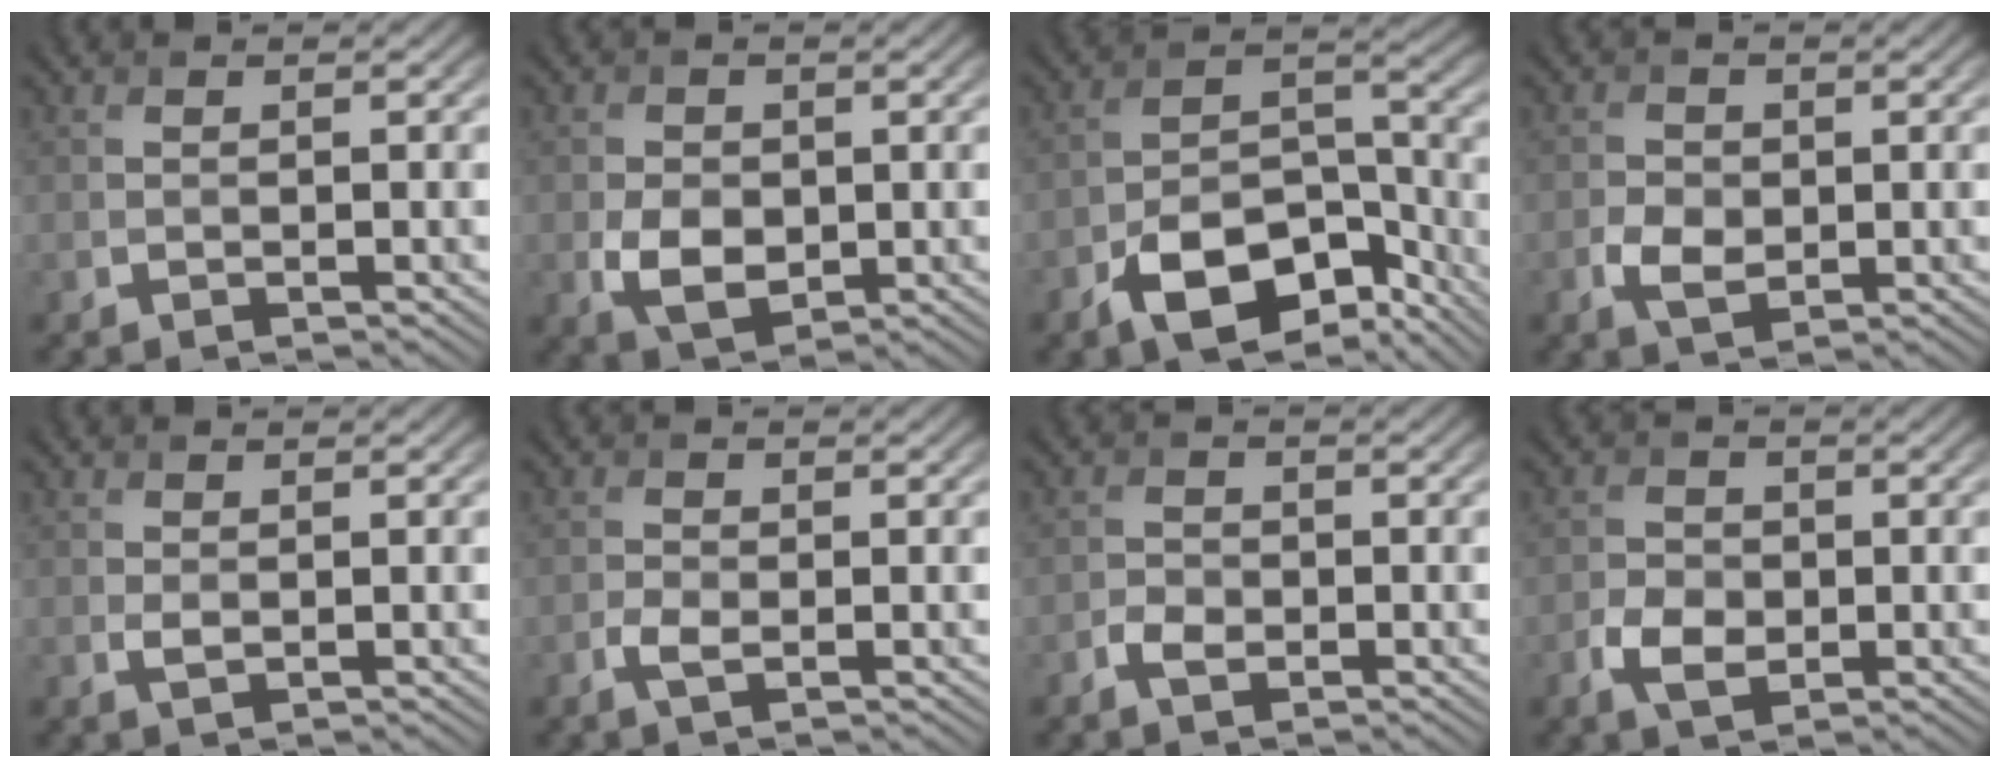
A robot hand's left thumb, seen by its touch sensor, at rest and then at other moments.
{"total": 4.8, "force": [-0.6, 3.5, 3.2], "torque": [-0.069, -0.013, -0.010]}
{"total": 11.6, "force": [-7.1, 6.0, 7.1], "torque": [-0.118, -0.010, -0.129]}
{"total": 3.2, "force": [-0.6, 2.3, 2.1], "torque": [-0.046, -0.005, -0.012]}
{"total": 1.0, "force": [0.1, 0.6, 0.8], "torque": [-0.020, -0.002, 0.003]}
{"total": 1.9, "force": [-0.7, 1.0, 1.5], "torque": [-0.033, -0.002, -0.015]}
{"total": 2.1, "force": [-1.0, 1.4, 1.1], "torque": [-0.025, 0.000, -0.021]}
{"total": 3.7, "force": [-1.1, 2.7, 2.3], "torque": [-0.053, -0.007, -0.025]}